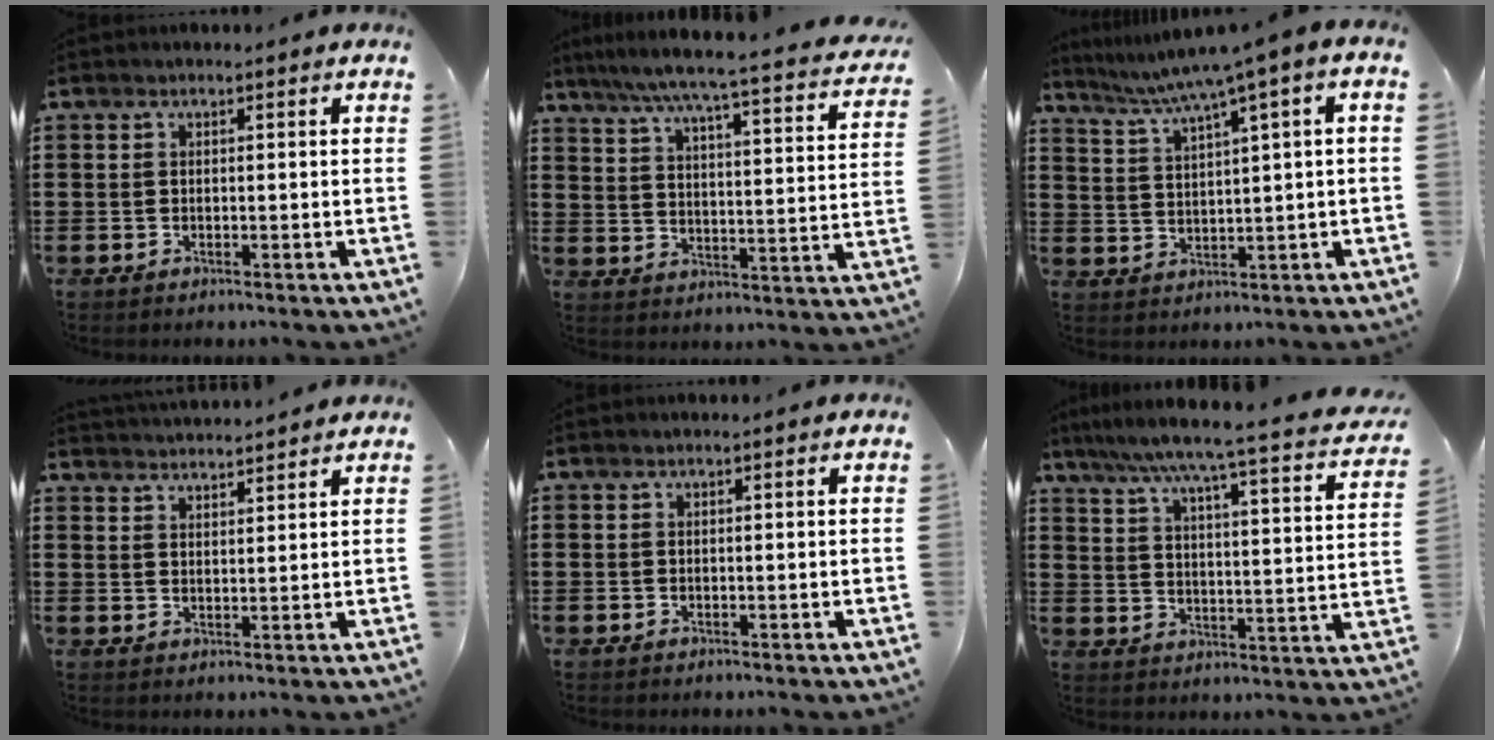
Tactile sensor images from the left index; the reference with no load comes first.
{"total": 5.6, "force": [4.6, -0.8, 3.0], "torque": [-0.079, -0.045, 0.068]}
{"total": 4.9, "force": [2.8, -0.2, 4.0], "torque": [-0.087, -0.016, 0.040]}
{"total": 2.9, "force": [2.8, -0.4, -0.4], "torque": [-0.002, -0.013, 0.053]}
{"total": 0.0}
{"total": 5.5, "force": [4.5, -0.9, 3.2], "torque": [-0.082, -0.044, 0.063]}